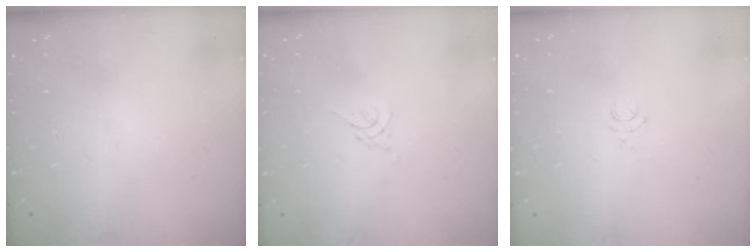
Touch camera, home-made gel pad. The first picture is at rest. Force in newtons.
{"total": 0.0}
{"total": 5.0, "press": 4.9, "slide": 0.3}